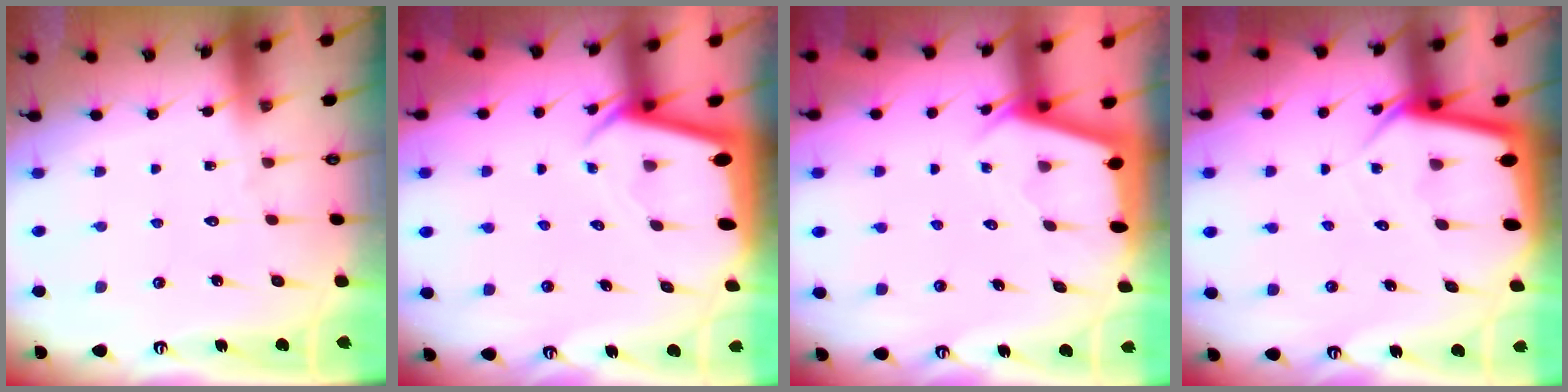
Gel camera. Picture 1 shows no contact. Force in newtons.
{"total": 2.3, "press": 2.3, "slide": 0.2}
{"total": 2.3, "press": 2.3, "slide": 0.2}
{"total": 5.1, "press": 5.0, "slide": 0.3}